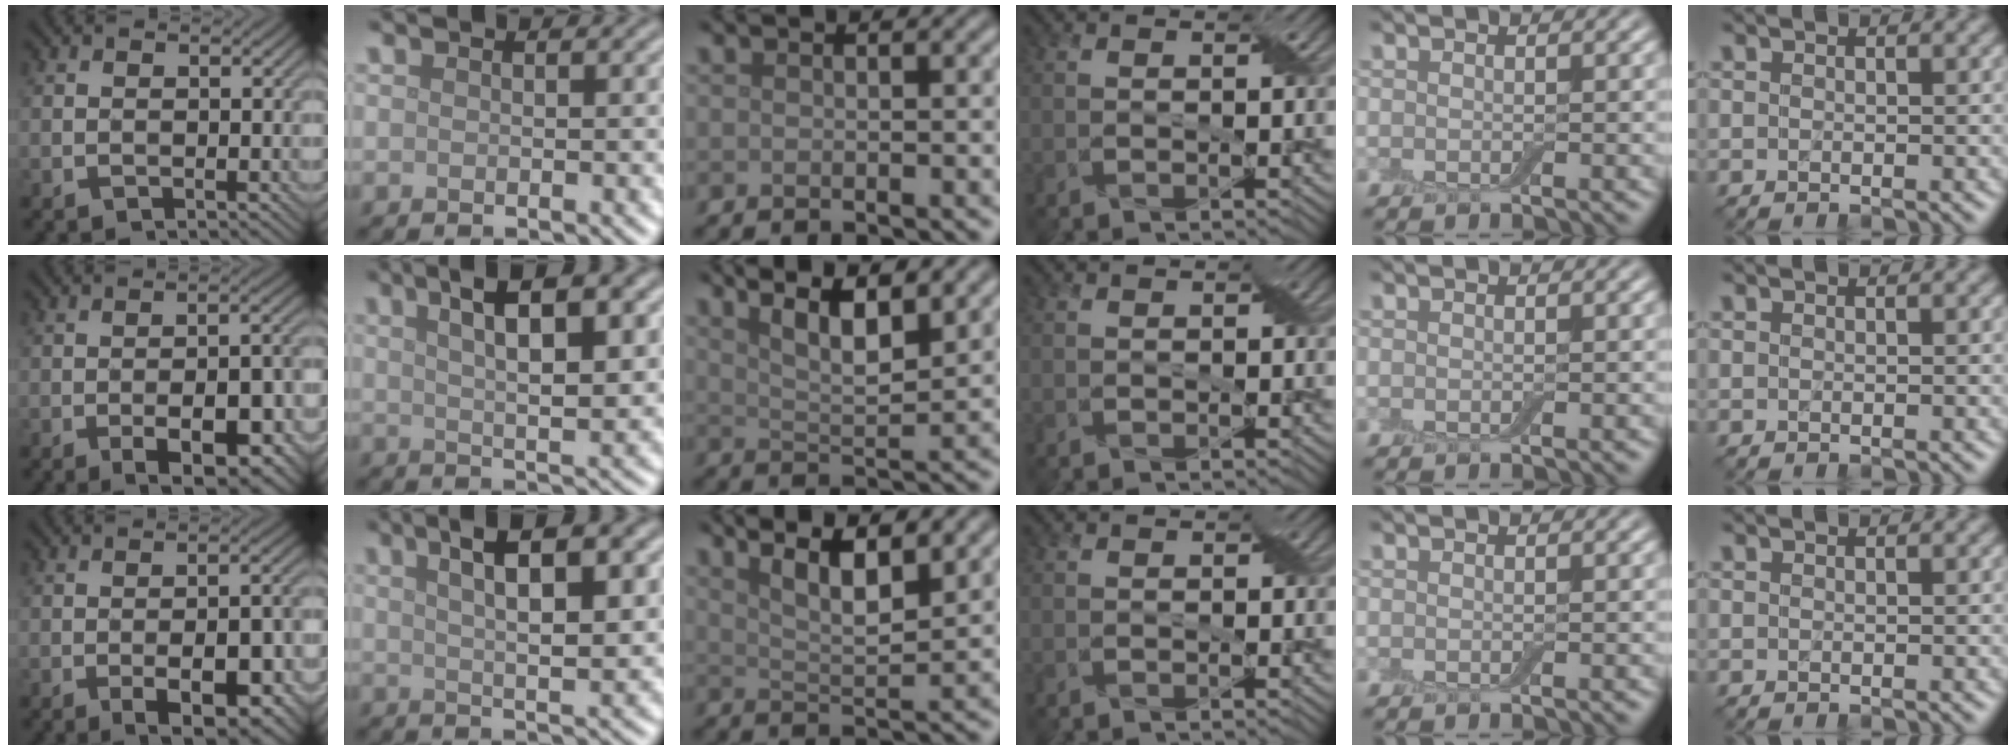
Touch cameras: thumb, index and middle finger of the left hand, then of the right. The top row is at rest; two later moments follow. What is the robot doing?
{"motion": "wrap", "object": "adhesive wrap"}